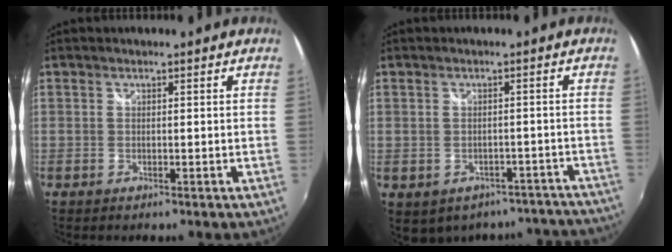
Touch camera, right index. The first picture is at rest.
{"total": 15.5, "force": [-12.3, 8.2, 4.5], "torque": [-0.080, 0.018, -0.119]}